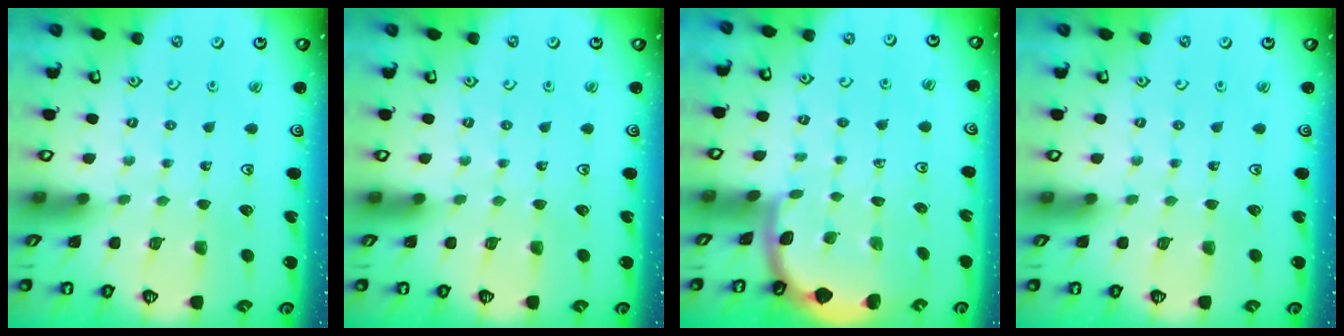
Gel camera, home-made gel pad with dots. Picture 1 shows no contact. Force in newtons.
{"total": 0.0}
{"total": 1.9, "press": 1.9, "slide": 0.0}
{"total": 0.0}